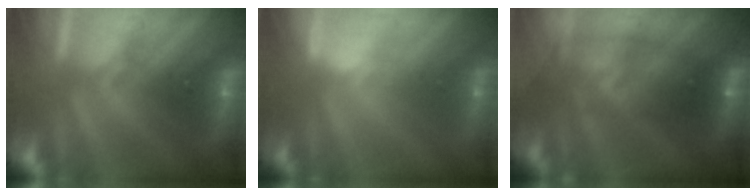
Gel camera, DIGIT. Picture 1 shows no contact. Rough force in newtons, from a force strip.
{"total": 2.9}
{"total": 6.9}